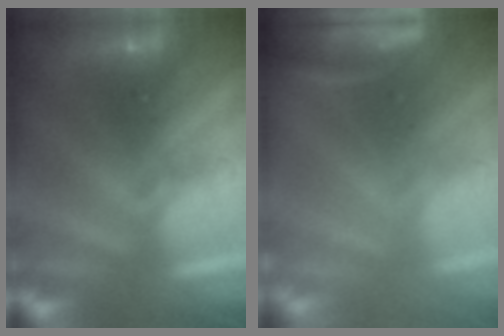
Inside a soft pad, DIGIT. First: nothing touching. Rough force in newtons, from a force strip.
{"total": 3.9}